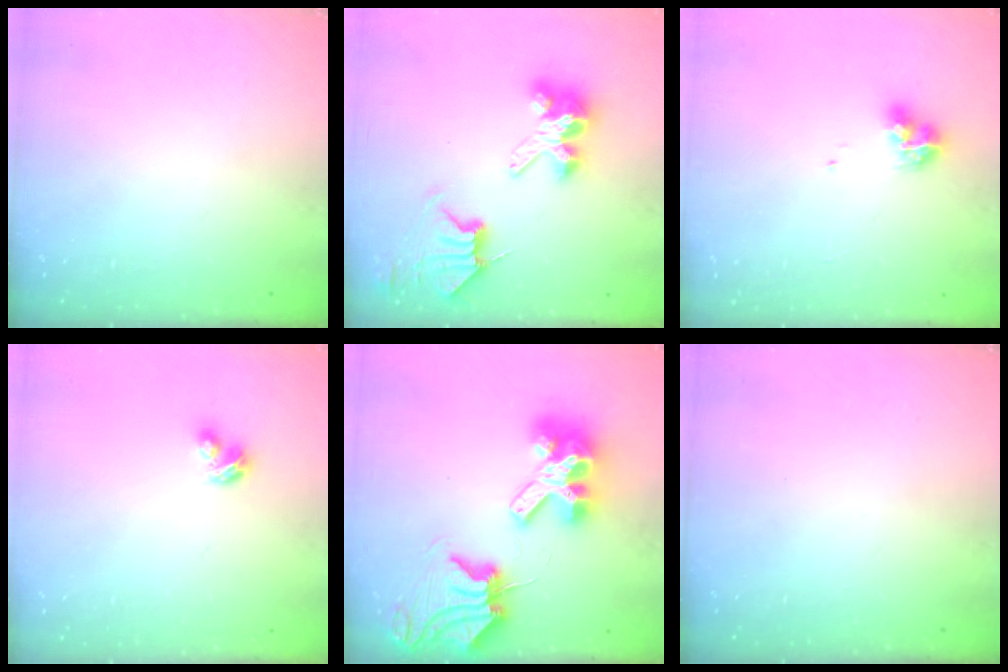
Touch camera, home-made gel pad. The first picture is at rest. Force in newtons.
{"total": 8.6, "press": 8.5, "slide": 1.1}
{"total": 7.8, "press": 7.7, "slide": 1.1}
{"total": 2.9, "press": 2.8, "slide": 0.5}
{"total": 14.5, "press": 14.4, "slide": 1.7}
{"total": 0.0}